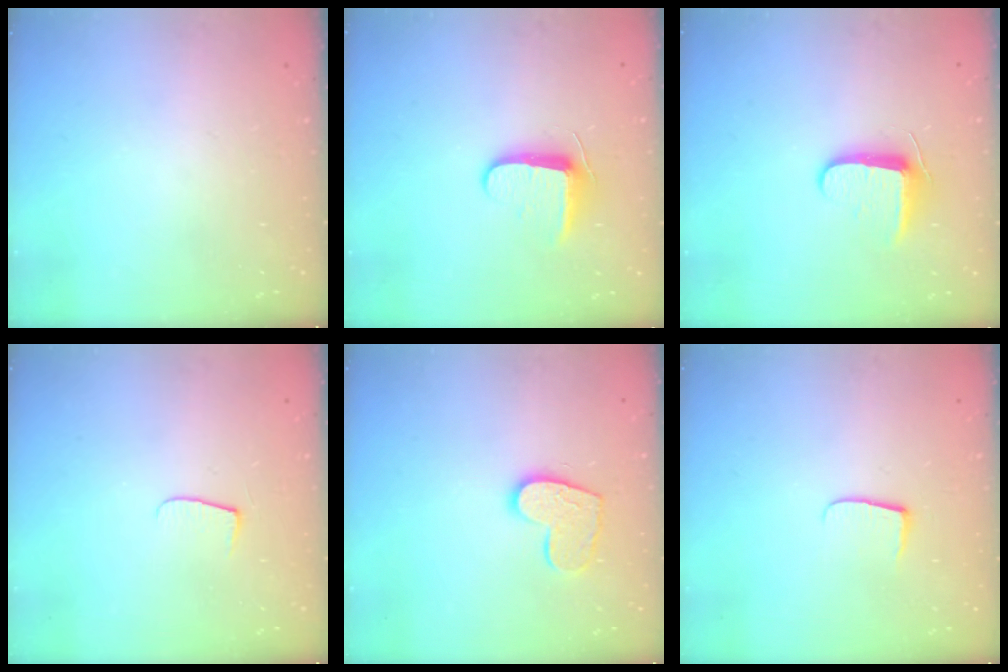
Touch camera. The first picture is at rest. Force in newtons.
{"total": 9.1, "press": 9.0, "slide": 1.0}
{"total": 9.1, "press": 9.0, "slide": 1.0}
{"total": 4.3, "press": 4.2, "slide": 0.5}
{"total": 11.7, "press": 11.7, "slide": 0.8}
{"total": 5.2, "press": 5.2, "slide": 0.7}